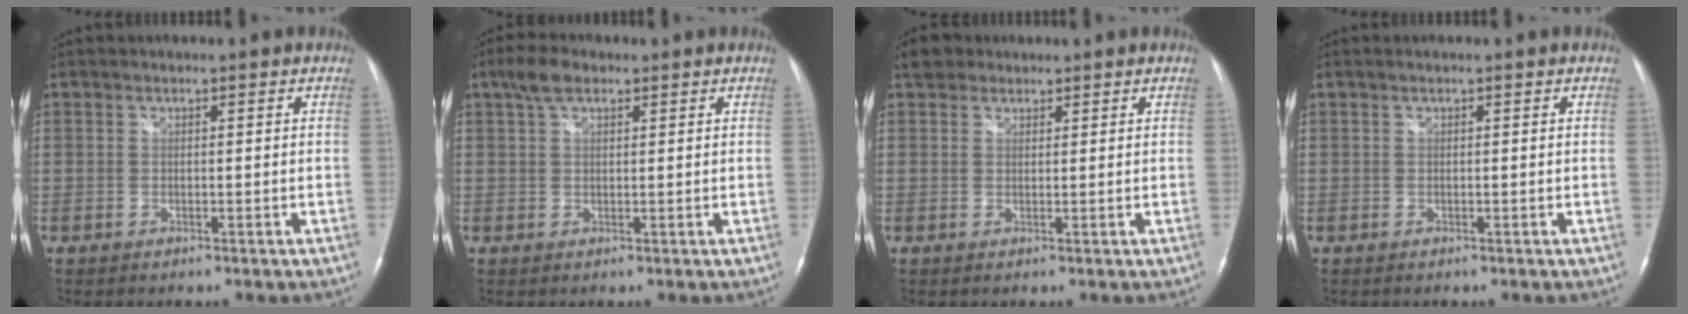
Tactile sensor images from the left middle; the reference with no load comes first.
{"total": 3.7, "force": [2.4, 1.7, 2.4], "torque": [-0.055, 0.017, 0.046]}
{"total": 2.8, "force": [2.0, 1.8, 0.5], "torque": [-0.015, 0.019, 0.035]}
{"total": 0.0}